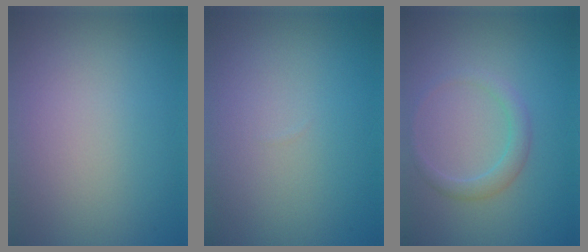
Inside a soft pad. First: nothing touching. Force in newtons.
{"total": 0.0}
{"total": 1.7, "press": 1.7, "slide": 0.2}